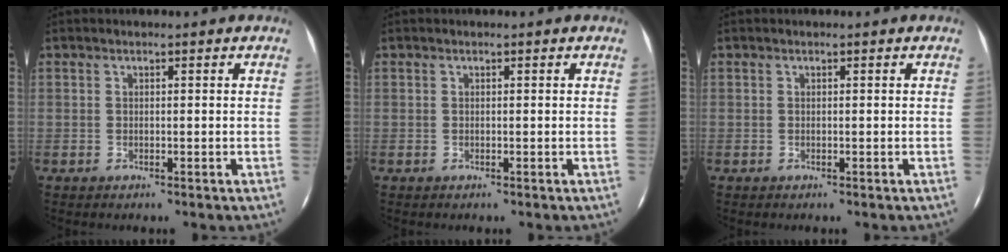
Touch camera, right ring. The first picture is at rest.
{"total": 0.0}
{"total": 0.0}